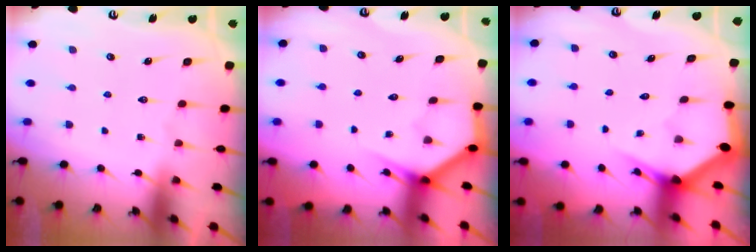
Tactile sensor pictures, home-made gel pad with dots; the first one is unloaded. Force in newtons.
{"total": 3.8, "press": 3.7, "slide": 0.3}
{"total": 2.9, "press": 2.9, "slide": 0.0}